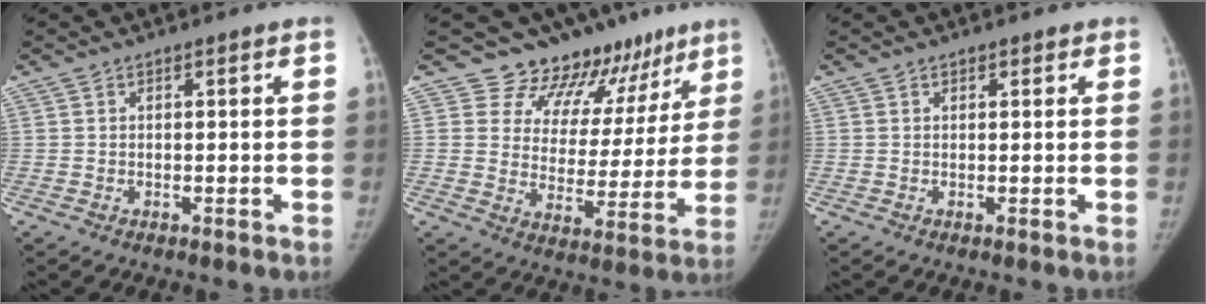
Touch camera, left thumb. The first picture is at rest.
{"total": 13.6, "force": [11.1, 7.4, 3.0], "torque": [0.018, -0.080, 0.143]}
{"total": 0.9, "force": [0.6, 0.6, 0.2], "torque": [0.010, -0.003, 0.004]}